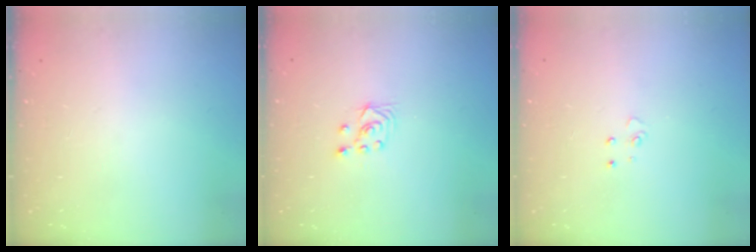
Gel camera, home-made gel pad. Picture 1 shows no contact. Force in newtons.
{"total": 2.6, "press": 2.5, "slide": 1.0}
{"total": 3.4, "press": 3.4, "slide": 0.3}